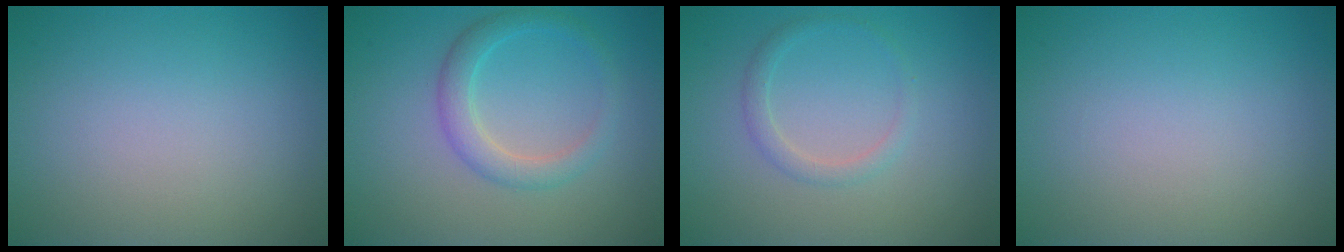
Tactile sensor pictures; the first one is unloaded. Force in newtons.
{"total": 2.7, "press": 2.7, "slide": 0.1}
{"total": 1.5, "press": 1.5, "slide": 0.2}
{"total": 0.0}